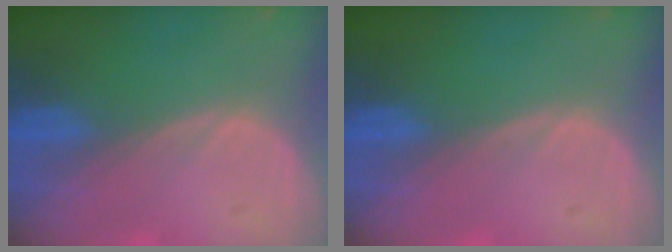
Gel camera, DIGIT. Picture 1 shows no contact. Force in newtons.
{"total": 0.0}